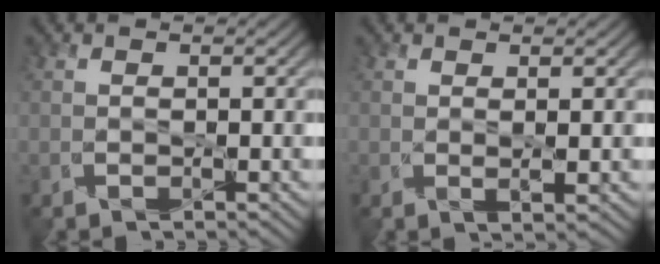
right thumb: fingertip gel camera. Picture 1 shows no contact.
{"total": 1.2, "force": [0.3, 0.3, 1.1], "torque": [-0.025, -0.008, 0.008]}